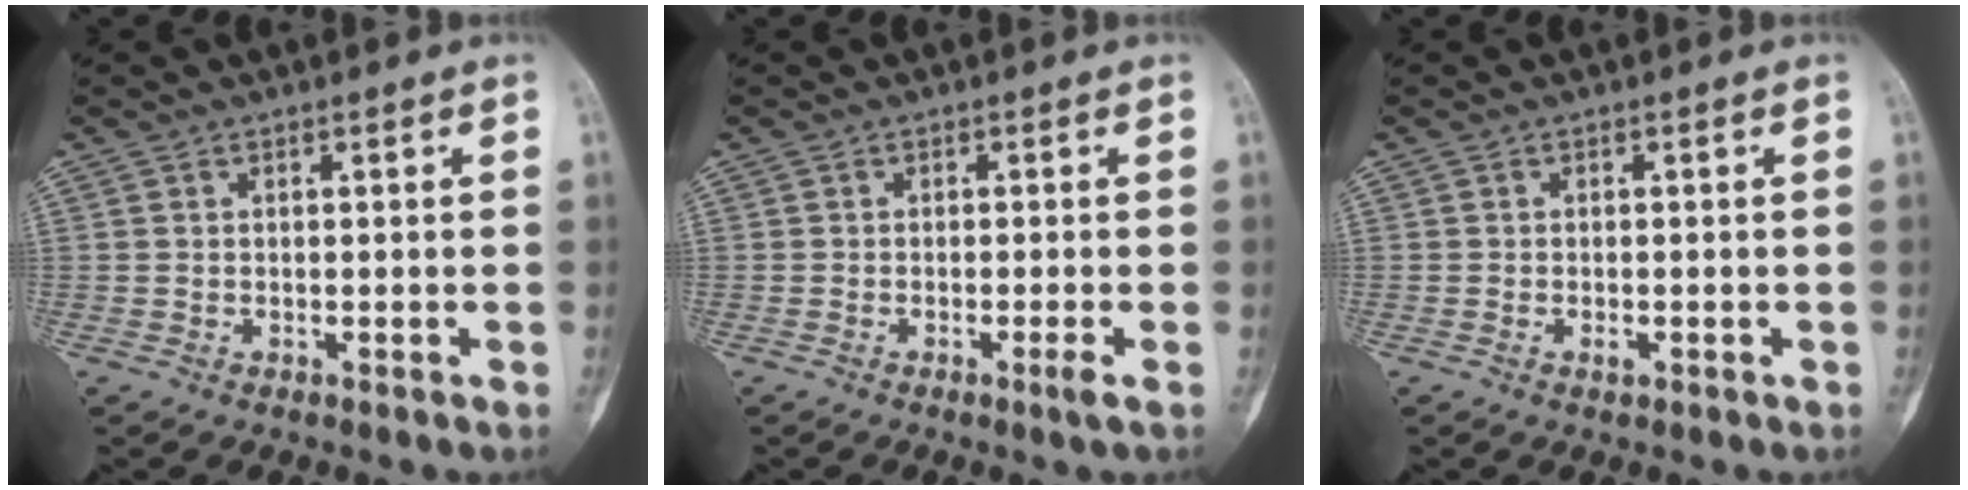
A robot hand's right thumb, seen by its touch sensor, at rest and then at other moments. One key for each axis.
{"total": 1.7, "fx": -0.8, "fy": -0.3, "fz": 1.5, "tx": -0.033, "ty": -0.004, "tz": -0.017}
{"total": 1.0, "fx": -0.4, "fy": 0.6, "fz": 0.8, "tx": -0.014, "ty": 0.001, "tz": -0.007}